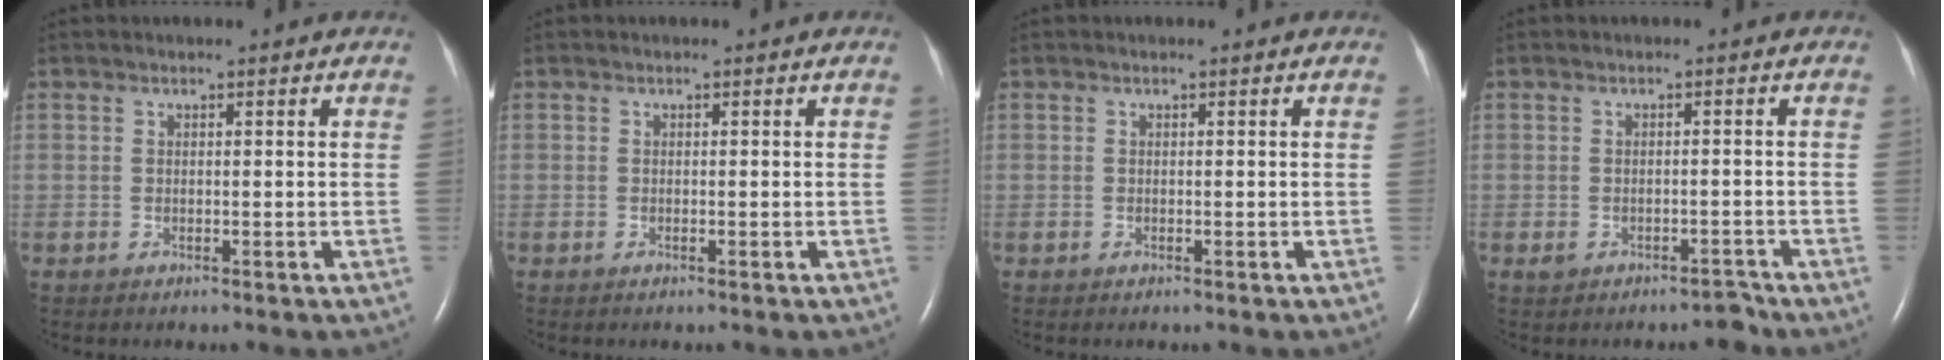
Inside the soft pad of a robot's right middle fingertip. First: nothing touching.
{"total": 0.0}
{"total": 0.0}
{"total": 2.1, "force": [-1.7, 1.0, 0.6], "torque": [-0.008, 0.007, -0.020]}